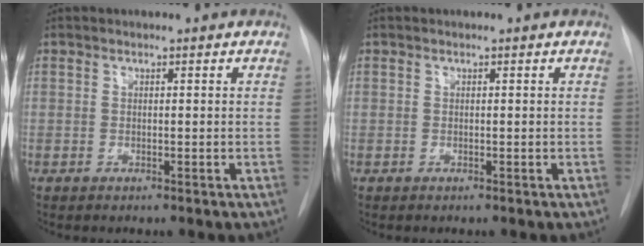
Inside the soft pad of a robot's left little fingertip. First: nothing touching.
{"total": 0.0}